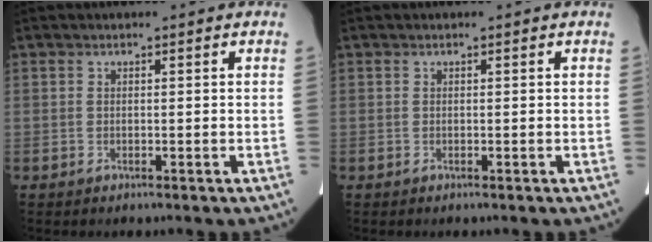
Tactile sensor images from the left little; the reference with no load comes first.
{"total": 0.0}